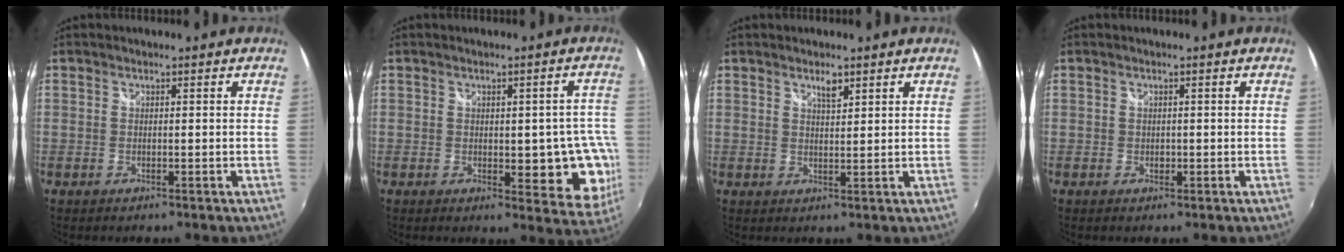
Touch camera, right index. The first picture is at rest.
{"total": 10.4, "force": [-1.7, 4.8, 9.1], "torque": [-0.090, 0.000, -0.012]}
{"total": 2.3, "force": [1.7, 0.7, 1.5], "torque": [-0.023, 0.001, 0.028]}
{"total": 0.9, "force": [-0.2, 0.8, 0.2], "torque": [-0.003, -0.003, -0.003]}